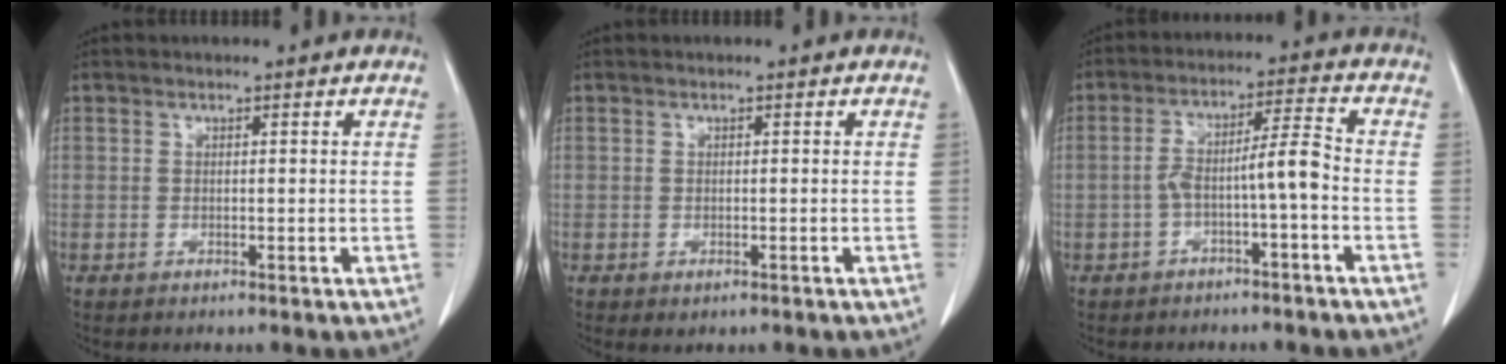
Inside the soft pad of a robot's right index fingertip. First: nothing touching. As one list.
[{"total": 0.9, "force": [-0.5, 0.5, 0.6], "torque": [-0.007, -0.001, -0.001]}, {"total": 6.3, "force": [-2.2, 0.3, 5.9], "torque": [-0.108, 0.030, -0.033]}]